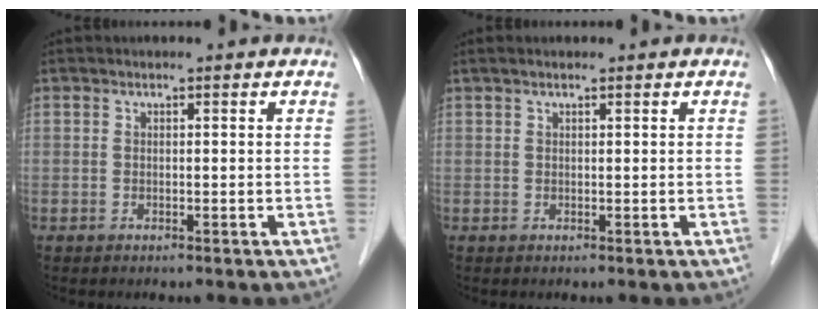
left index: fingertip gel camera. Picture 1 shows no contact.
{"total": 1.1, "force": [0.8, 0.1, 0.7], "torque": [-0.016, 0.013, 0.017]}